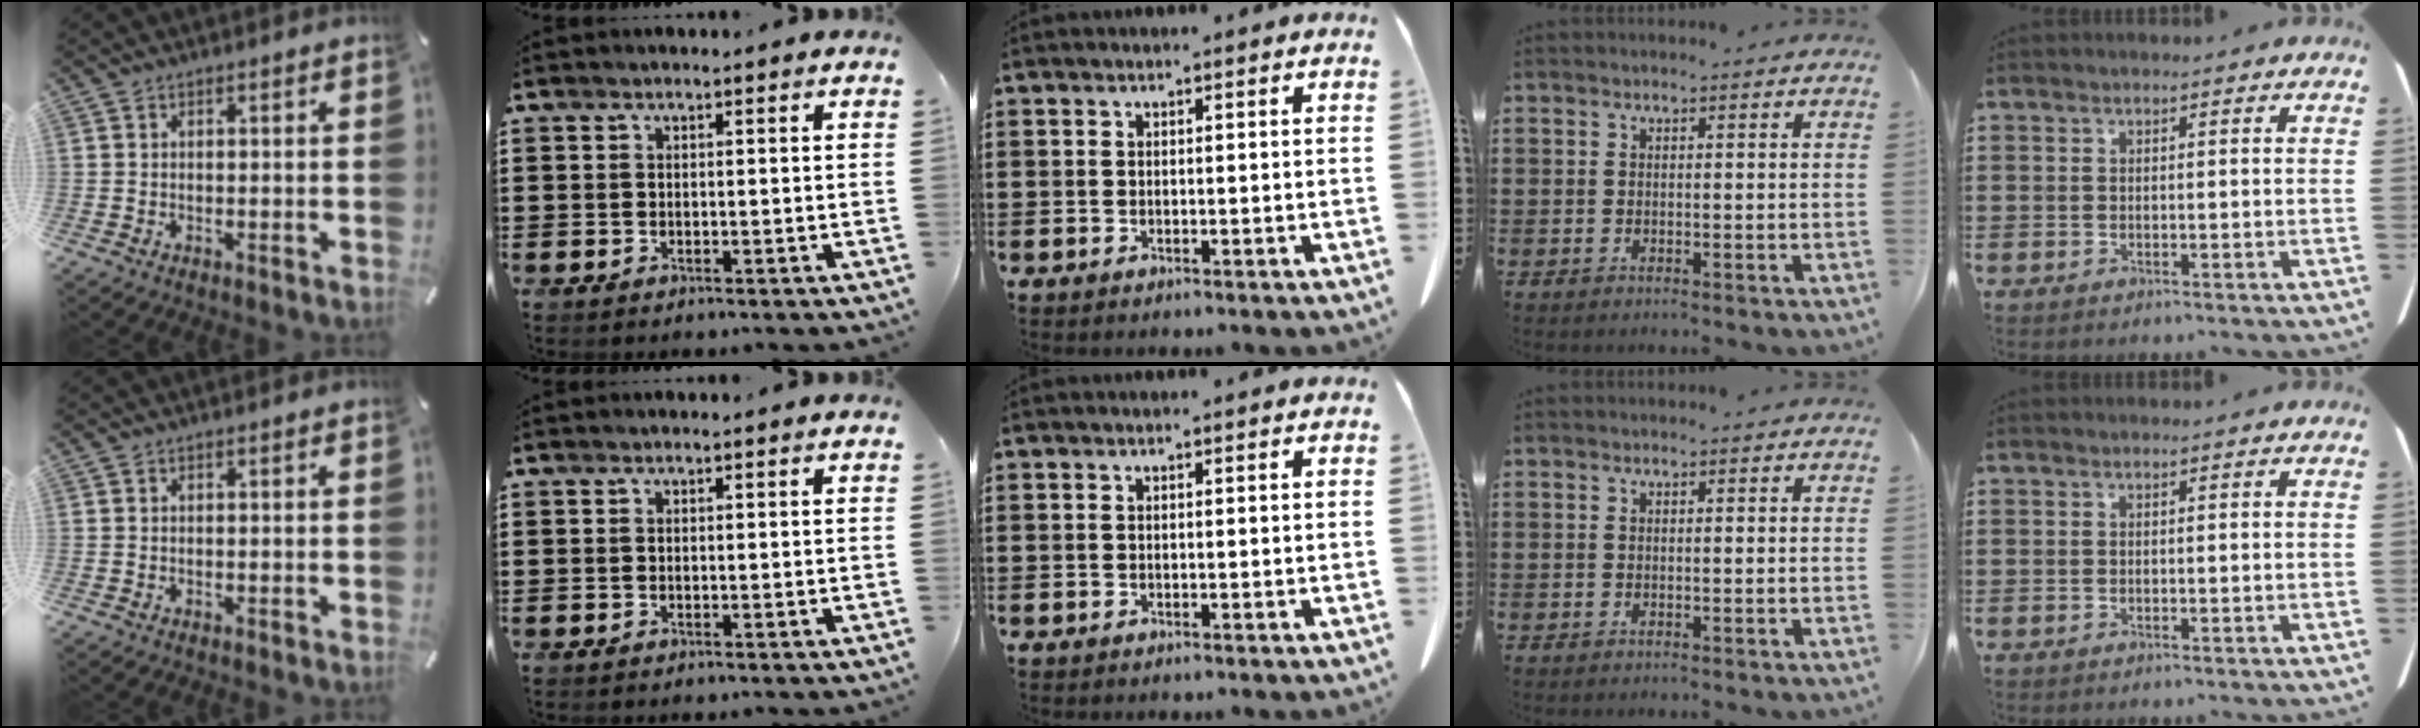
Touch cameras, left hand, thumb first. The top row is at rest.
{}